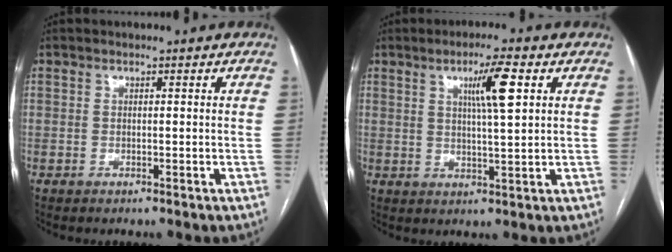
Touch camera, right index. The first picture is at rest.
{"total": 7.0, "force": [2.7, 0.3, 6.5], "torque": [-0.110, 0.003, 0.045]}